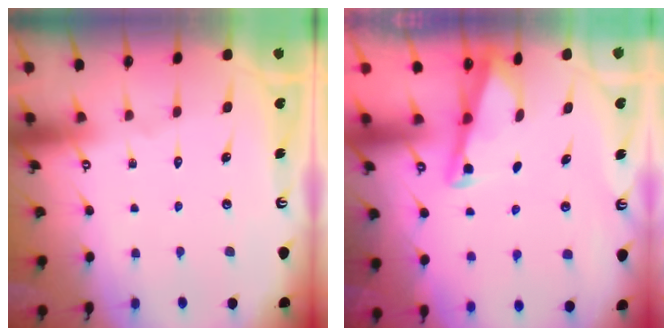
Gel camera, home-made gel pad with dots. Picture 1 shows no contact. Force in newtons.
{"total": 2.9, "press": 2.9, "slide": 0.3}